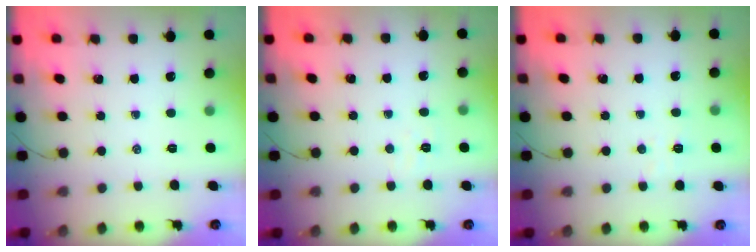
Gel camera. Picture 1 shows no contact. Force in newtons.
{"total": 3.0, "press": 2.9, "slide": 0.8}
{"total": 3.1, "press": 3.0, "slide": 0.6}